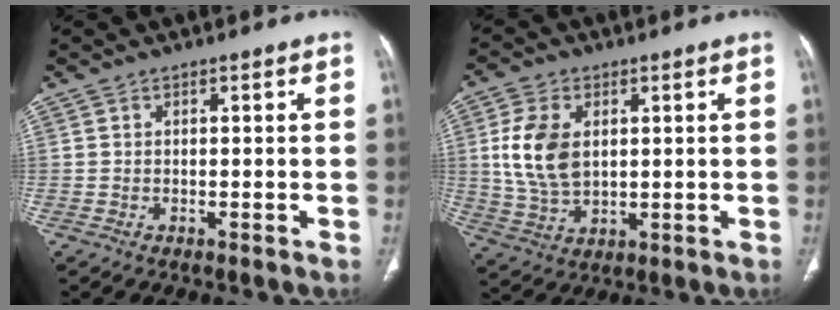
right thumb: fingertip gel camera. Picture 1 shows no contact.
{"total": 10.8, "force": [1.9, 6.9, 8.1], "torque": [-0.160, -0.005, 0.046]}